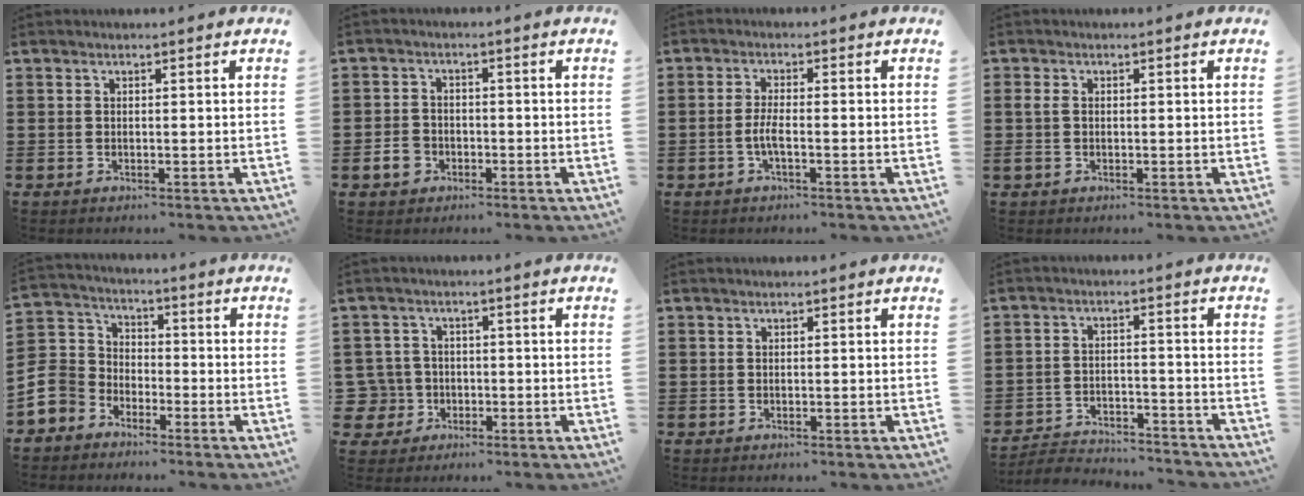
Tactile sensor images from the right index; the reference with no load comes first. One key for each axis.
{"total": 3.5, "fx": -1.6, "fy": 2.6, "fz": 1.6, "tx": -0.050, "ty": -0.005, "tz": -0.034}
{"total": 2.9, "fx": -1.0, "fy": 0.5, "fz": 2.7, "tx": -0.064, "ty": -0.004, "tz": -0.022}
{"total": 1.4, "fx": -0.2, "fy": 0.9, "fz": 0.9, "tx": -0.028, "ty": 0.002, "tz": -0.009}
{"total": 6.9, "fx": -4.0, "fy": 5.5, "fz": 1.4, "tx": -0.077, "ty": 0.011, "tz": -0.088}
{"total": 4.8, "fx": -1.3, "fy": 4.4, "fz": 1.3, "tx": -0.075, "ty": -0.004, "tz": -0.034}
{"total": 0.0}
{"total": 3.8, "fx": -3.8, "fy": 0.5, "fz": 0.3, "tx": -0.018, "ty": 0.003, "tz": -0.082}